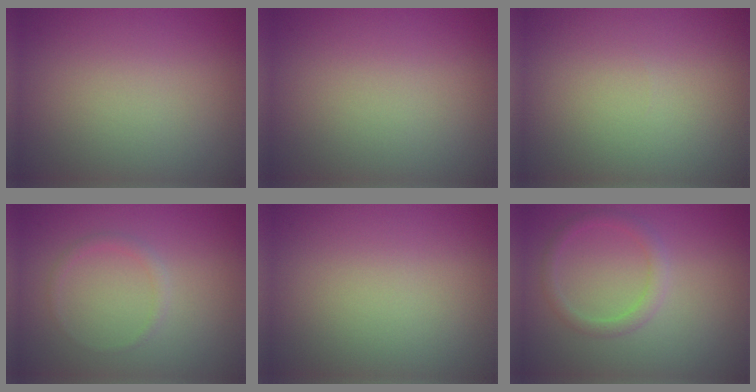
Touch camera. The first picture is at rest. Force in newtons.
{"total": 0.0}
{"total": 0.0}
{"total": 0.9, "press": 0.9, "slide": 0.1}
{"total": 0.0}
{"total": 1.7, "press": 1.7, "slide": 0.1}